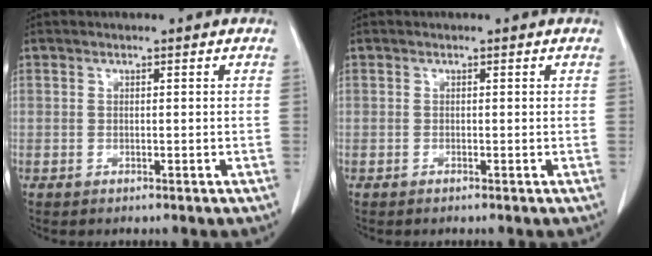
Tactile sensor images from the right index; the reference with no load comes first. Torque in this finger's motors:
{"motor_torque": [-1.05, 0.87, -0.57, -0.19]}